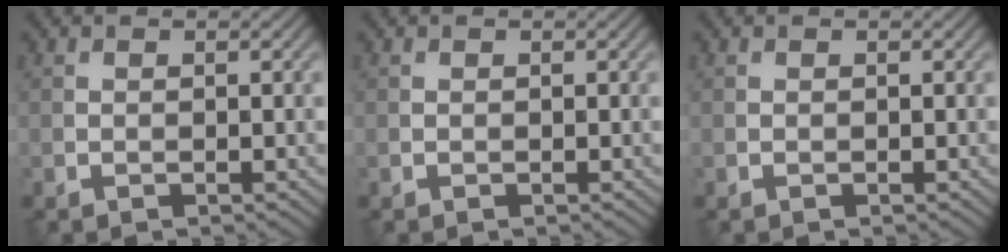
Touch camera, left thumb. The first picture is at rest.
{"total": 0.0}
{"total": 0.0}